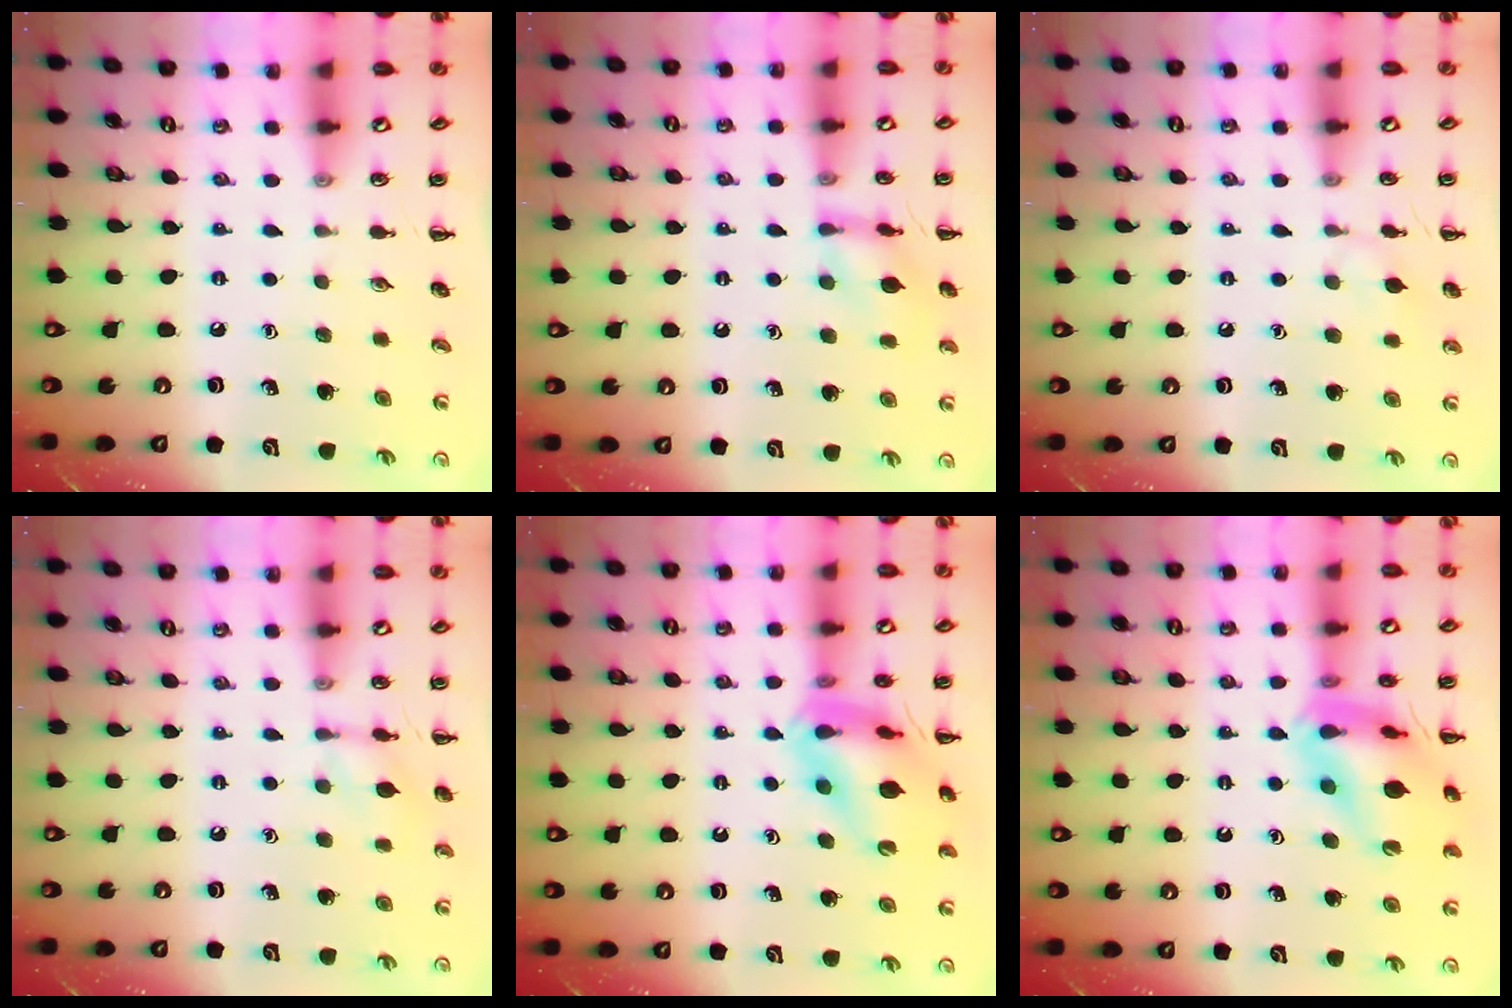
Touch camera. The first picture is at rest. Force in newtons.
{"total": 10.3, "press": 10.3, "slide": 0.4}
{"total": 5.7, "press": 5.4, "slide": 1.9}
{"total": 7.3, "press": 7.2, "slide": 1.5}
{"total": 15.7, "press": 15.5, "slide": 2.3}
{"total": 15.7, "press": 15.6, "slide": 1.9}